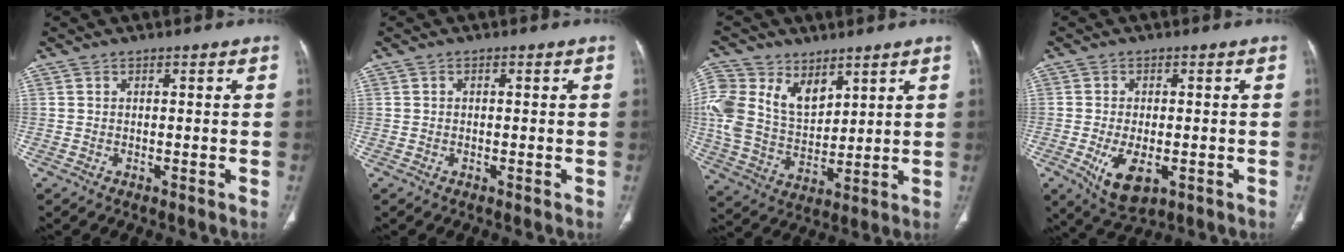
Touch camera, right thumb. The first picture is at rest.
{"total": 0.0}
{"total": 16.0, "force": [6.9, 11.0, 9.3], "torque": [-0.185, -0.021, 0.143]}
{"total": 7.7, "force": [-2.3, 3.9, 6.2], "torque": [-0.111, -0.008, -0.027]}